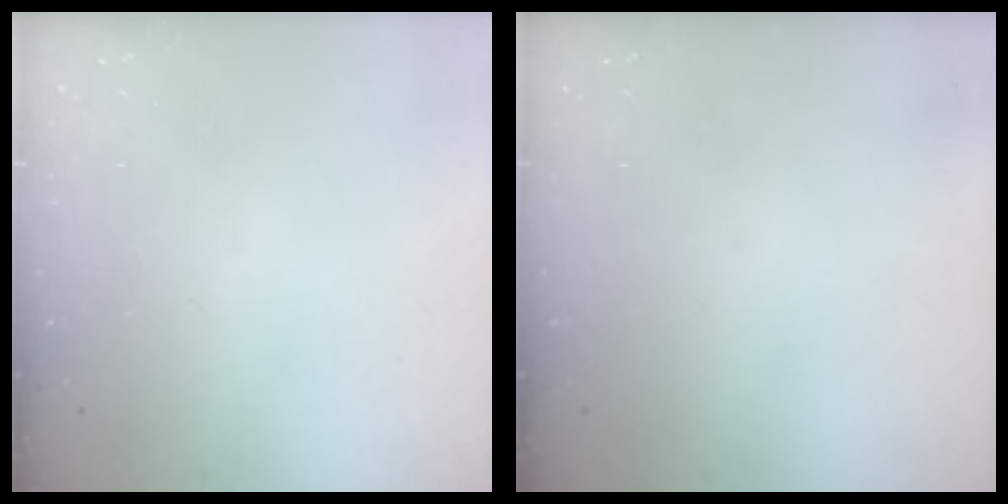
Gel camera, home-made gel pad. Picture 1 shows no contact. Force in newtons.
{"total": 0.0}